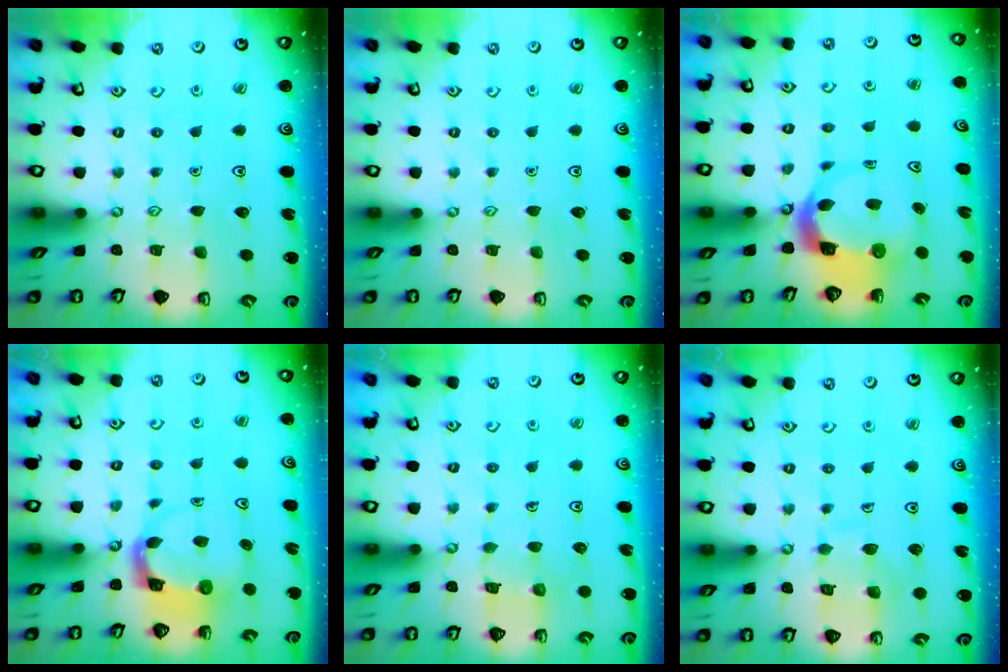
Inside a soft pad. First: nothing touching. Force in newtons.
{"total": 0.0}
{"total": 6.6, "press": 6.5, "slide": 1.2}
{"total": 3.9, "press": 3.9, "slide": 0.3}
{"total": 5.4, "press": 5.4, "slide": 0.4}
{"total": 8.9, "press": 8.9, "slide": 0.9}